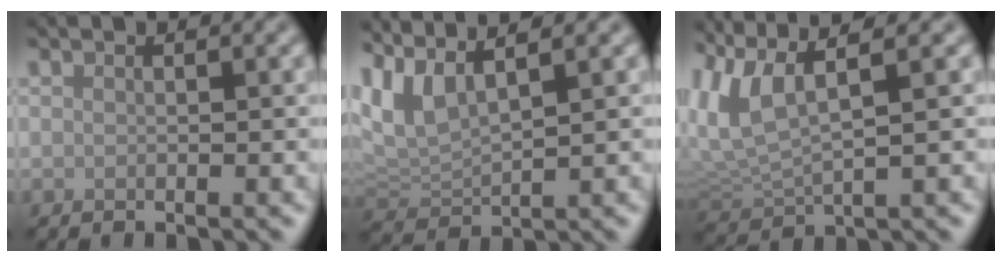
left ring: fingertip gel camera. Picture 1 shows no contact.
{"total": 4.2, "force": [3.1, 1.0, 2.6], "torque": [-0.070, 0.010, 0.070]}
{"total": 5.7, "force": [3.0, 1.7, 4.6], "torque": [-0.113, 0.006, 0.061]}